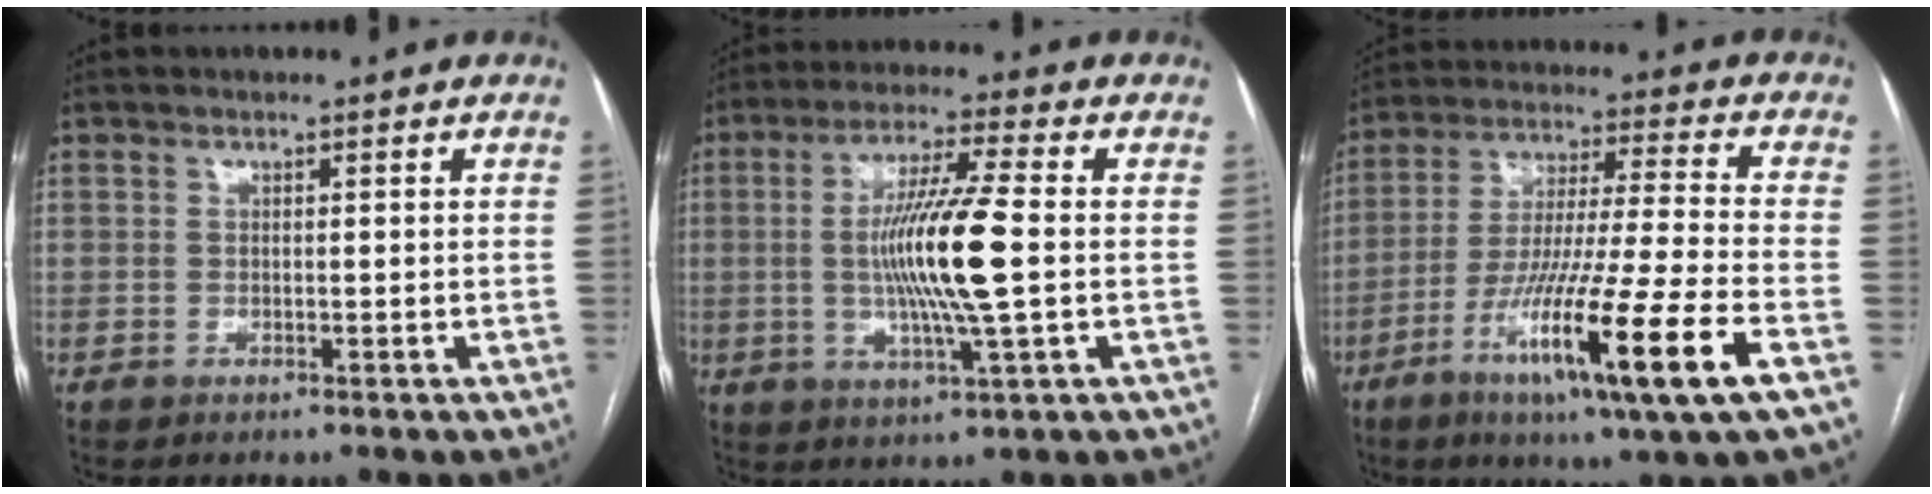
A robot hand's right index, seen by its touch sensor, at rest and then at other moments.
{"total": 12.5, "force": [-0.4, 0.1, 12.5], "torque": [-0.240, -0.005, -0.009]}
{"total": 19.5, "force": [-8.6, -0.8, 17.5], "torque": [-0.319, -0.040, -0.153]}